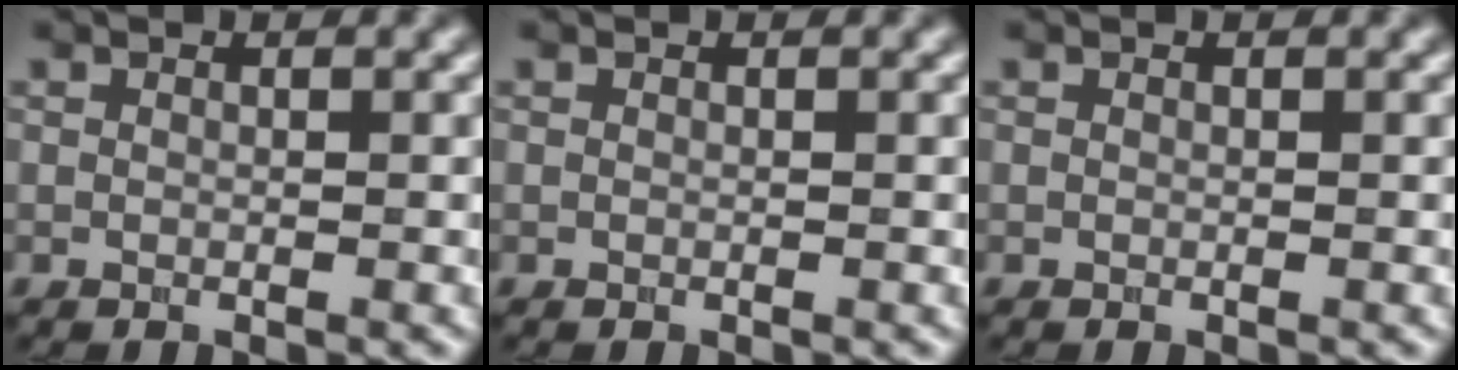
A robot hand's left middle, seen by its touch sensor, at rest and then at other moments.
{"total": 0.0}
{"total": 0.0}